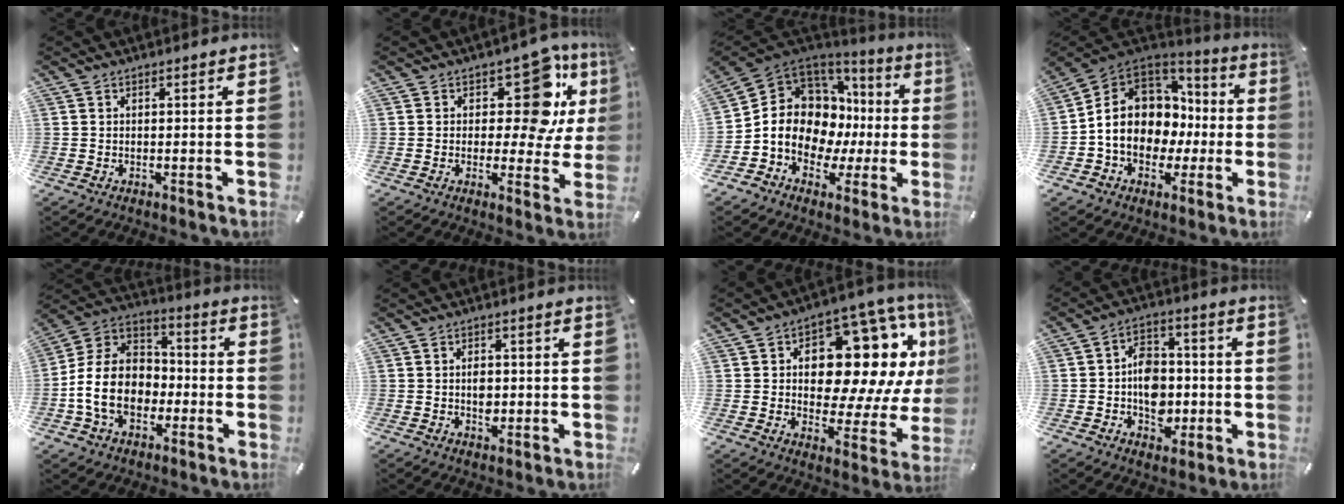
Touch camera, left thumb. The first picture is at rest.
{"total": 15.1, "force": [5.4, 8.1, 11.5], "torque": [-0.143, -0.039, 0.087]}
{"total": 13.3, "force": [0.3, 11.1, 7.4], "torque": [-0.151, -0.030, 0.005]}
{"total": 12.9, "force": [-1.5, 11.2, 6.2], "torque": [-0.138, 0.006, -0.018]}
{"total": 14.1, "force": [-4.1, 10.9, 8.0], "torque": [-0.195, 0.022, -0.076]}
{"total": 3.3, "force": [-0.2, 2.4, 2.3], "torque": [-0.028, -0.002, -0.006]}
{"total": 20.9, "force": [6.8, 12.2, 15.5], "torque": [-0.207, -0.050, 0.111]}
{"total": 10.0, "force": [-1.9, 8.0, 5.6], "torque": [-0.089, 0.020, -0.028]}